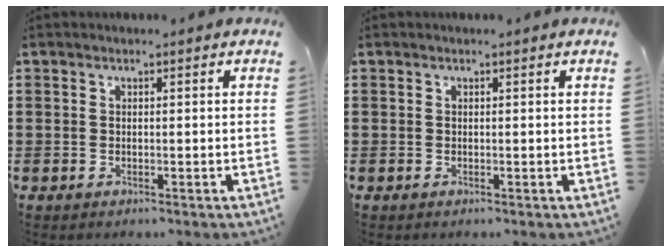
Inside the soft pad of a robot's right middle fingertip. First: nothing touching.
{"total": 0.0}